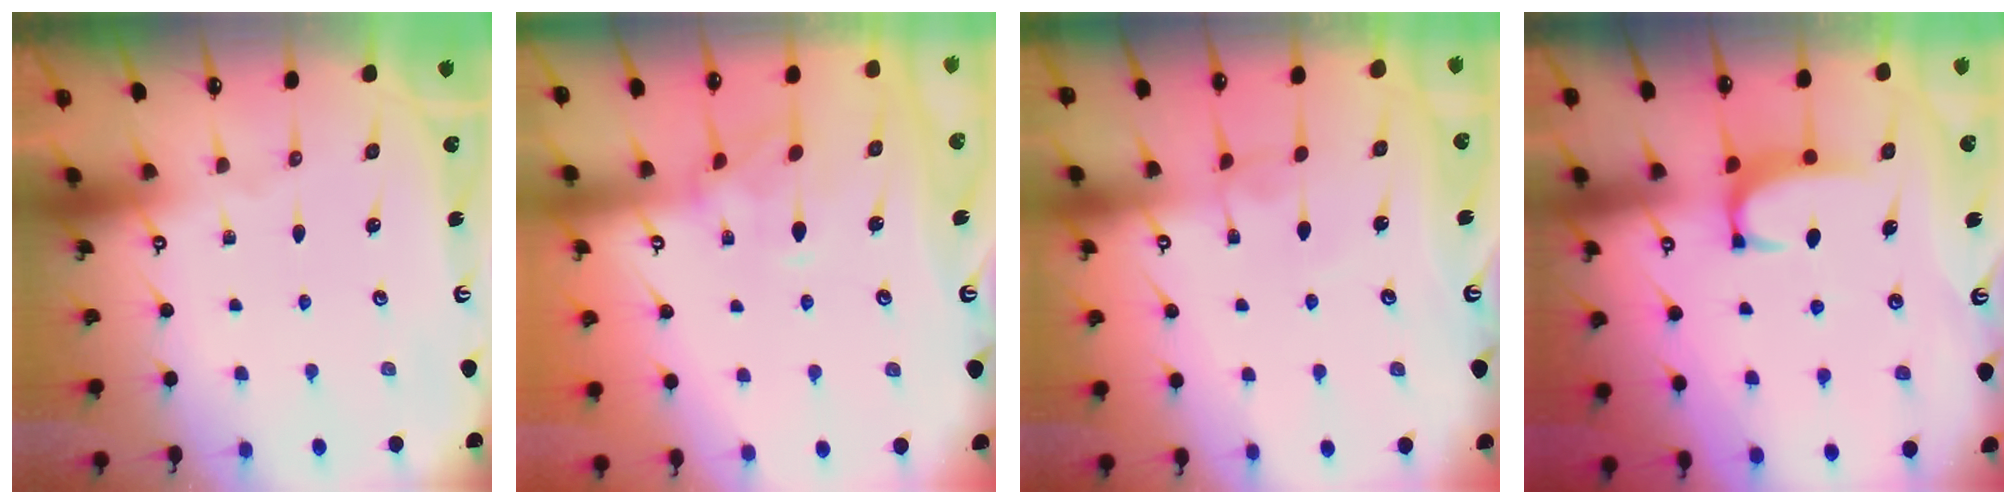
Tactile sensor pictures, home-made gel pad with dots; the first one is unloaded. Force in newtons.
{"total": 1.8, "press": 1.5, "slide": 1.0}
{"total": 0.0}
{"total": 1.8, "press": 1.7, "slide": 0.5}